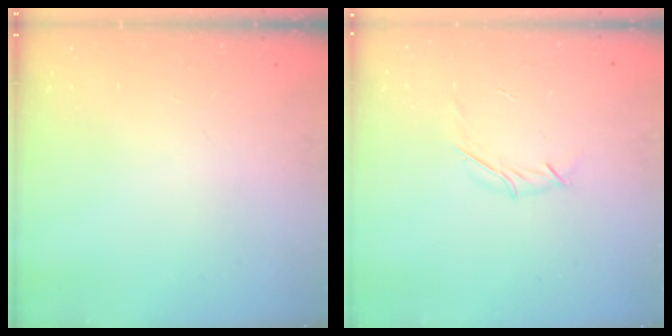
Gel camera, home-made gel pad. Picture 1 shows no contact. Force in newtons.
{"total": 3.9, "press": 3.8, "slide": 0.8}